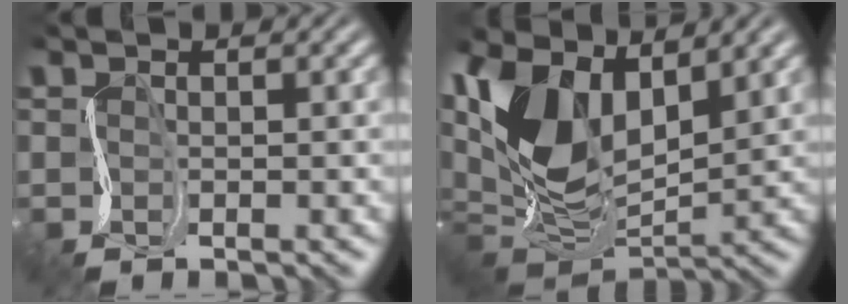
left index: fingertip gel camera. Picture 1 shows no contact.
{"total": 10.5, "force": [3.4, 6.0, 7.8], "torque": [-0.187, 0.003, 0.056]}